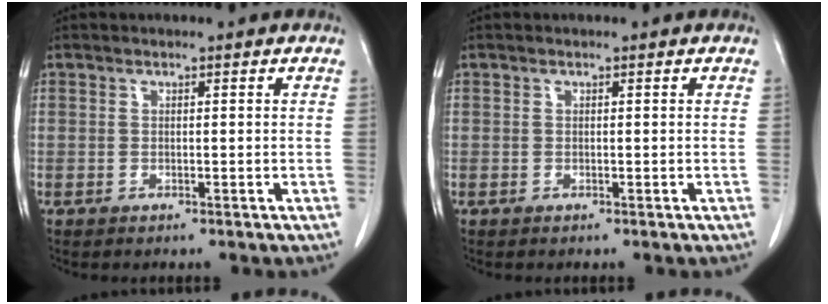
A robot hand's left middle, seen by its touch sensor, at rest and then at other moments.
{"total": 0.0}